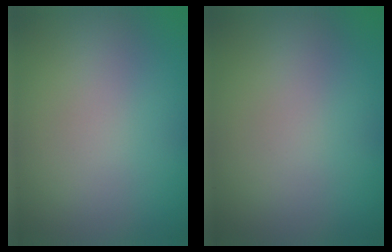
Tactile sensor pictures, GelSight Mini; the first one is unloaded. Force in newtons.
{"total": 0.0}